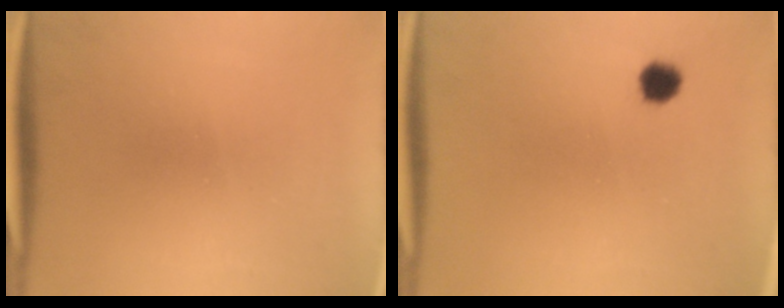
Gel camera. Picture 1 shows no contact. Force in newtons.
{"total": 2.7}